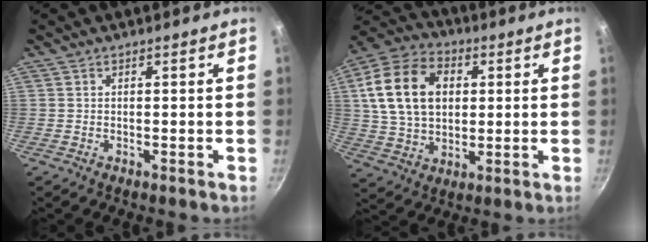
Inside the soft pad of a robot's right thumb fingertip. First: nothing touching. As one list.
[{"total": 18.1, "force": [3.6, 13.0, 12.0], "torque": [-0.201, 0.010, 0.061]}]